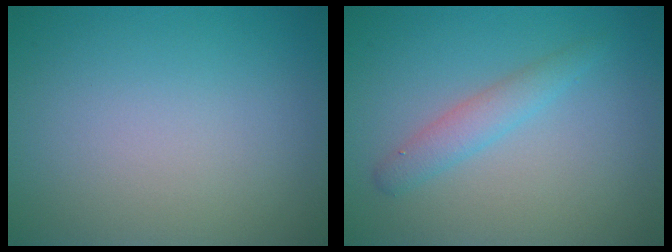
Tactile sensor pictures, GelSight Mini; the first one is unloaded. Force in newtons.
{"total": 1.3, "press": 1.3, "slide": 0.2}